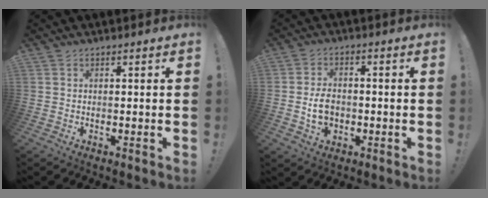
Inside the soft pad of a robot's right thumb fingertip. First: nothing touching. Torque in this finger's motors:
{"motor_torque": [-0.03, 0.35, -0.06, -0.04, 0.19]}